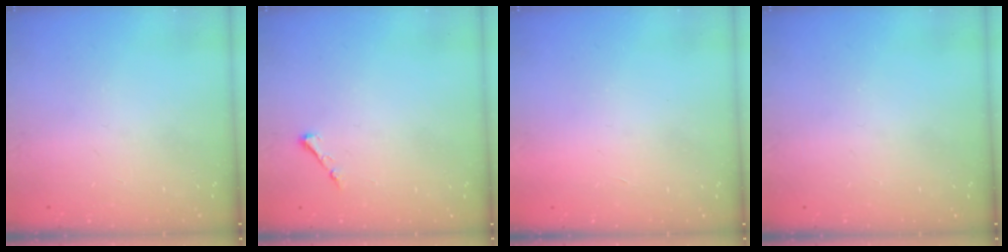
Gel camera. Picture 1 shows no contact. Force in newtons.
{"total": 3.3, "press": 3.3, "slide": 0.6}
{"total": 1.6, "press": 1.6, "slide": 0.1}
{"total": 0.0}